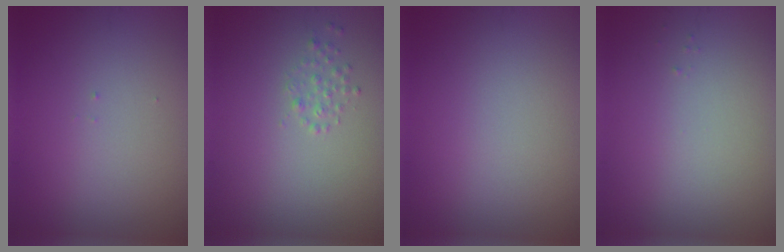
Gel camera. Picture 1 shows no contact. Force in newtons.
{"total": 1.0, "press": 1.0, "slide": 0.1}
{"total": 0.0}
{"total": 0.0}